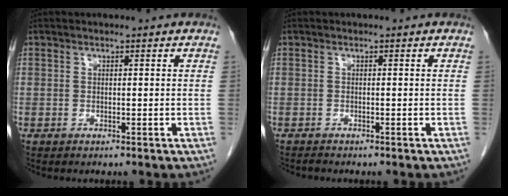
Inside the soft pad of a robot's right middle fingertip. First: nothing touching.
{"total": 0.8, "force": [-0.8, 0.0, 0.0], "torque": [-0.006, -0.004, -0.016]}